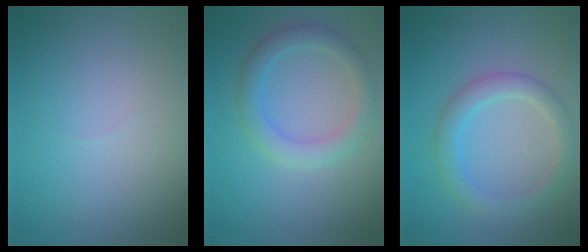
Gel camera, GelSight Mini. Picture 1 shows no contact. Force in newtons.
{"total": 3.0, "press": 3.0, "slide": 0.1}
{"total": 2.9, "press": 2.9, "slide": 0.2}